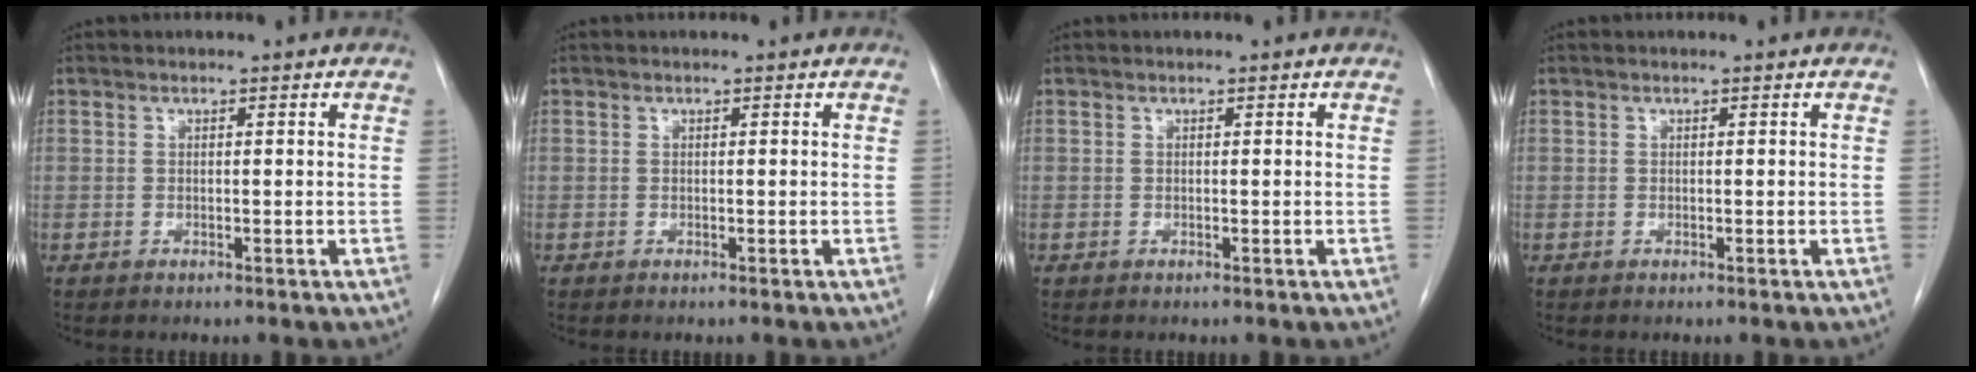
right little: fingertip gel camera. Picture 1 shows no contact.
{"total": 0.0}
{"total": 0.0}
{"total": 0.0}